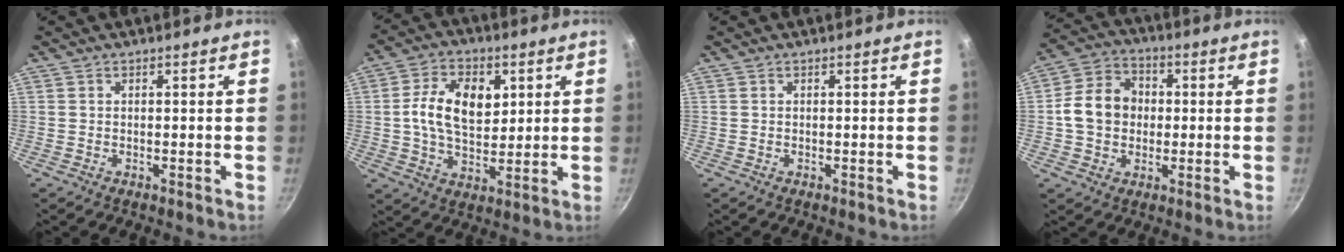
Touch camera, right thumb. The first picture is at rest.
{"total": 12.2, "force": [2.5, 7.9, 9.0], "torque": [-0.136, -0.002, 0.037]}
{"total": 0.0}
{"total": 10.8, "force": [0.1, 8.9, 6.2], "torque": [-0.084, 0.019, -0.014]}